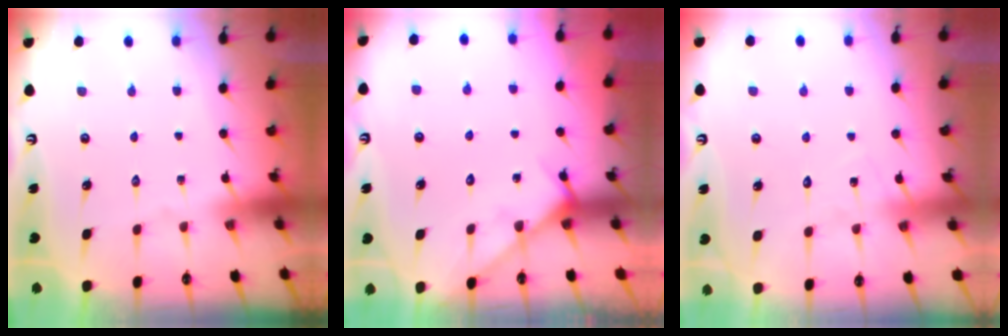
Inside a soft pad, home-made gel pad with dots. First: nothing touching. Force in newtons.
{"total": 7.0, "press": 7.0, "slide": 0.4}
{"total": 7.8, "press": 7.8, "slide": 0.6}